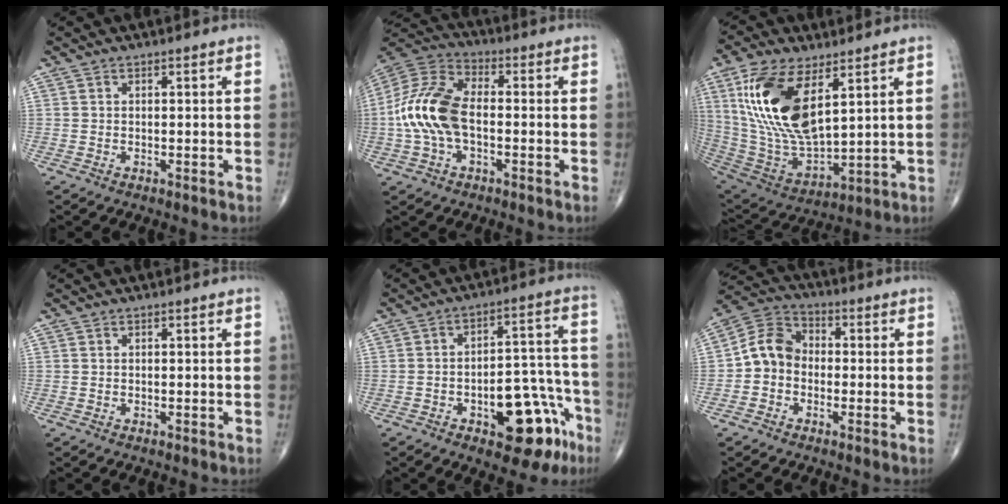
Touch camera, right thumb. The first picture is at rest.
{"total": 14.6, "force": [-1.6, 8.4, 11.9], "torque": [-0.253, 0.034, -0.036]}
{"total": 20.2, "force": [7.3, 9.3, 16.3], "torque": [-0.318, -0.030, 0.151]}
{"total": 0.0}
{"total": 15.7, "force": [-7.5, 7.4, 11.7], "torque": [-0.109, 0.065, -0.091]}
{"total": 8.1, "force": [-1.3, 6.7, 4.3], "torque": [-0.065, 0.035, -0.042]}